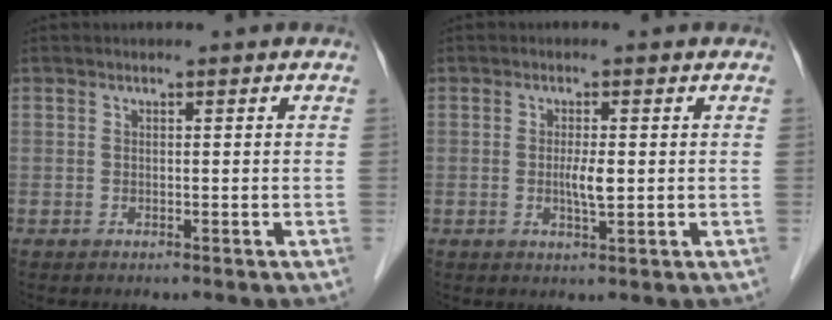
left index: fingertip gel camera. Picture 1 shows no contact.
{"total": 2.6, "force": [-0.2, 0.4, 2.6], "torque": [-0.051, -0.007, -0.003]}